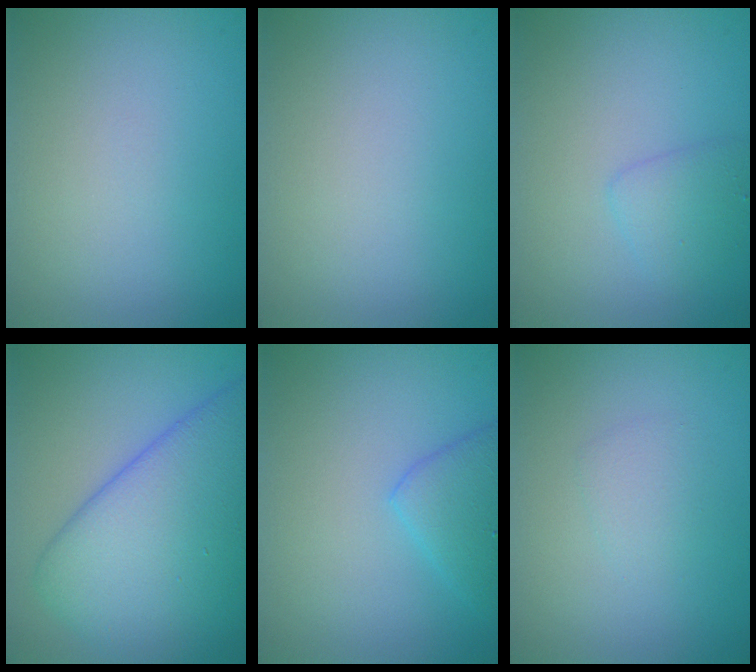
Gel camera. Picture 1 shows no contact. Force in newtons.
{"total": 0.0}
{"total": 1.7, "press": 1.7, "slide": 0.2}
{"total": 9.9, "press": 9.9, "slide": 0.5}
{"total": 2.8, "press": 2.8, "slide": 0.2}
{"total": 1.2, "press": 1.2, "slide": 0.0}